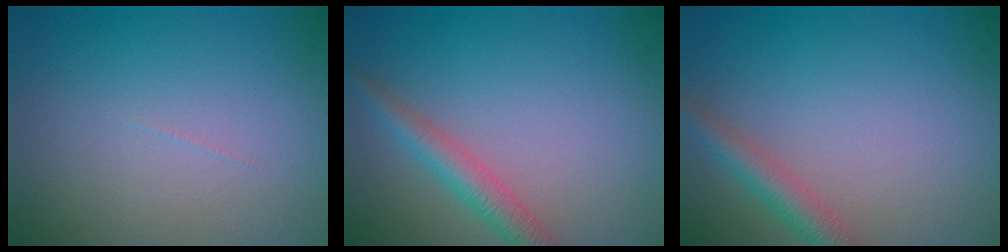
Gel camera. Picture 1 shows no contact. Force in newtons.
{"total": 3.0, "press": 3.0, "slide": 0.2}
{"total": 2.6, "press": 2.6, "slide": 0.1}